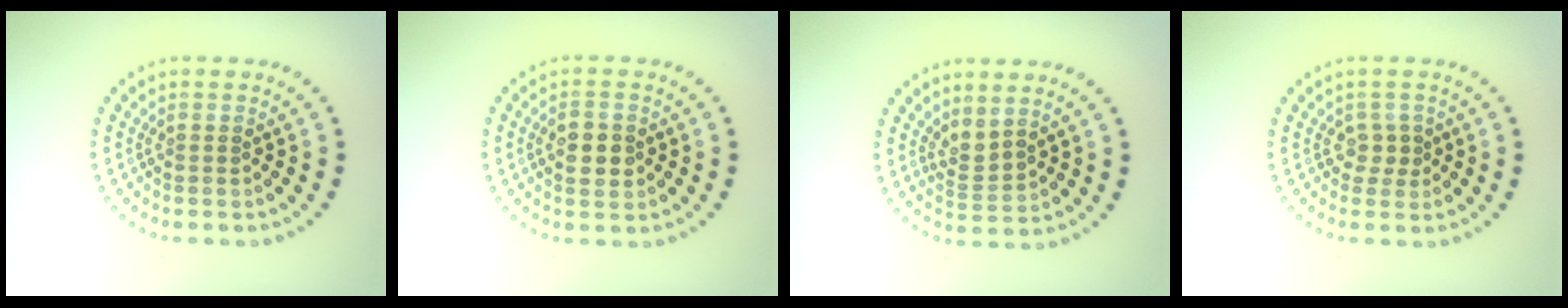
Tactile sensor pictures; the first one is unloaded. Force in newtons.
{"total": 2.9, "press": 2.9, "slide": 0.1}
{"total": 2.2, "press": 1.5, "slide": 1.6}
{"total": 1.5, "press": 1.2, "slide": 0.9}